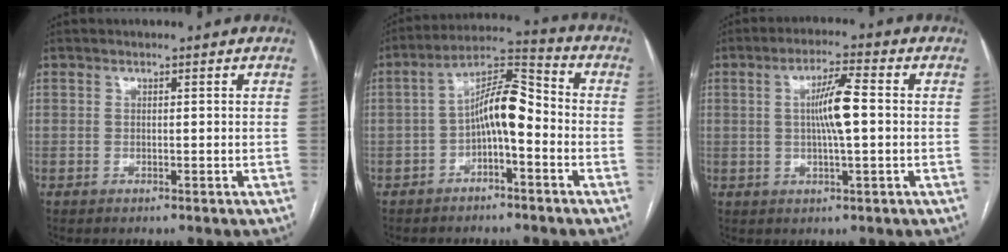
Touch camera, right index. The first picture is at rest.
{"total": 8.8, "force": [-1.9, 2.4, 8.2], "torque": [-0.148, 0.033, -0.032]}
{"total": 6.7, "force": [0.3, 0.4, 6.7], "torque": [-0.121, 0.004, 0.003]}